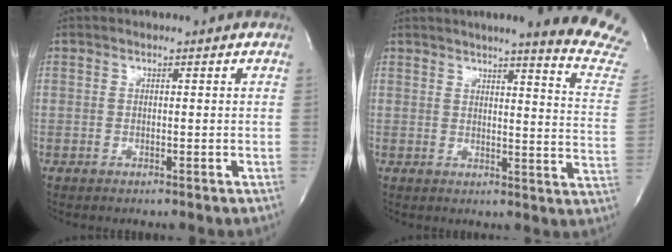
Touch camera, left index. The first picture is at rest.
{"total": 16.9, "force": [15.3, -1.4, 7.0], "torque": [-0.086, -0.108, 0.162]}